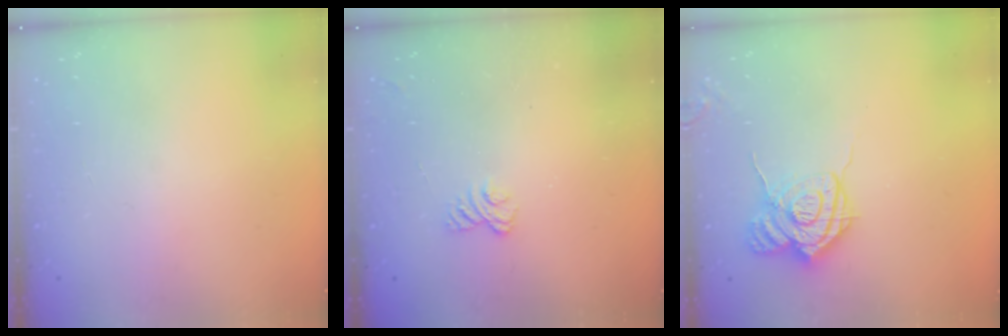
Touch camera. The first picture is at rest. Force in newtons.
{"total": 2.6, "press": 2.2, "slide": 1.3}
{"total": 13.5, "press": 13.4, "slide": 1.4}